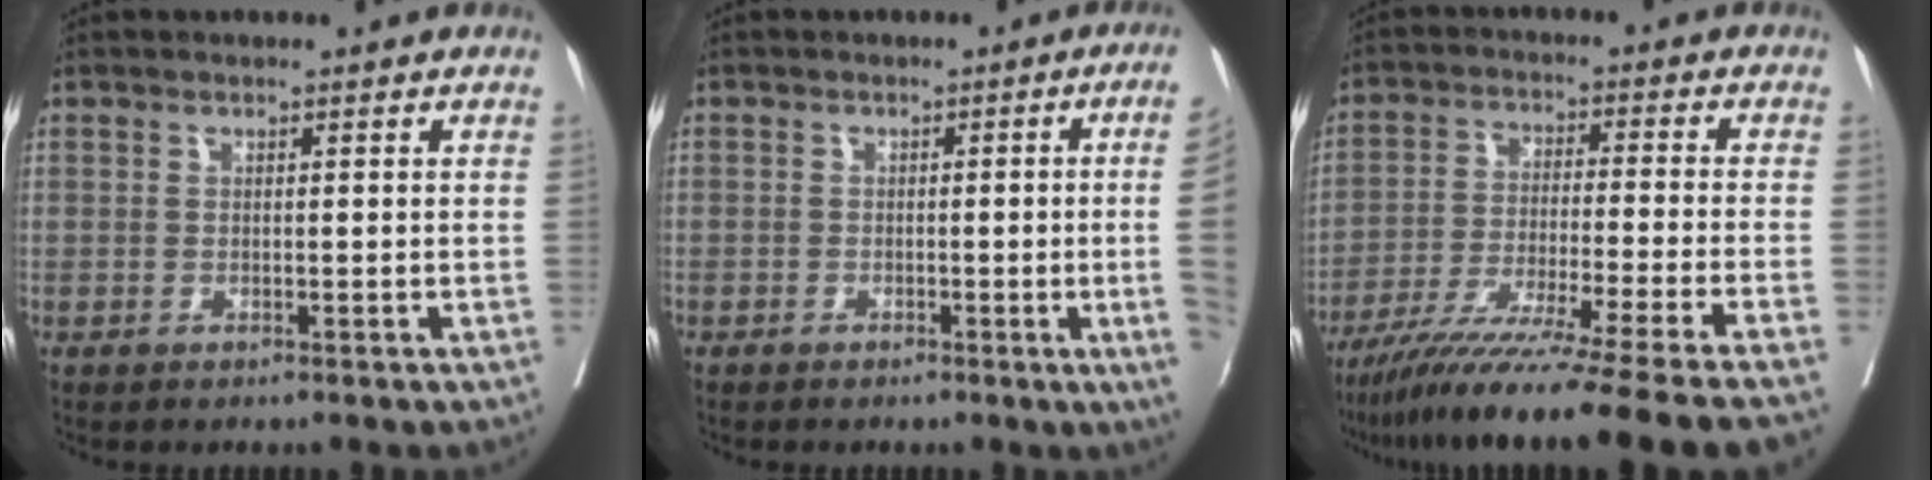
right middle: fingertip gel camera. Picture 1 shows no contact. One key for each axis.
{"total": 7.0, "fx": -1.1, "fy": -2.1, "fz": 6.6, "tx": -0.058, "ty": -0.012, "tz": -0.018}
{"total": 18.4, "fx": -15.2, "fy": -3.1, "fz": 9.9, "tx": -0.143, "ty": -0.059, "tz": -0.245}